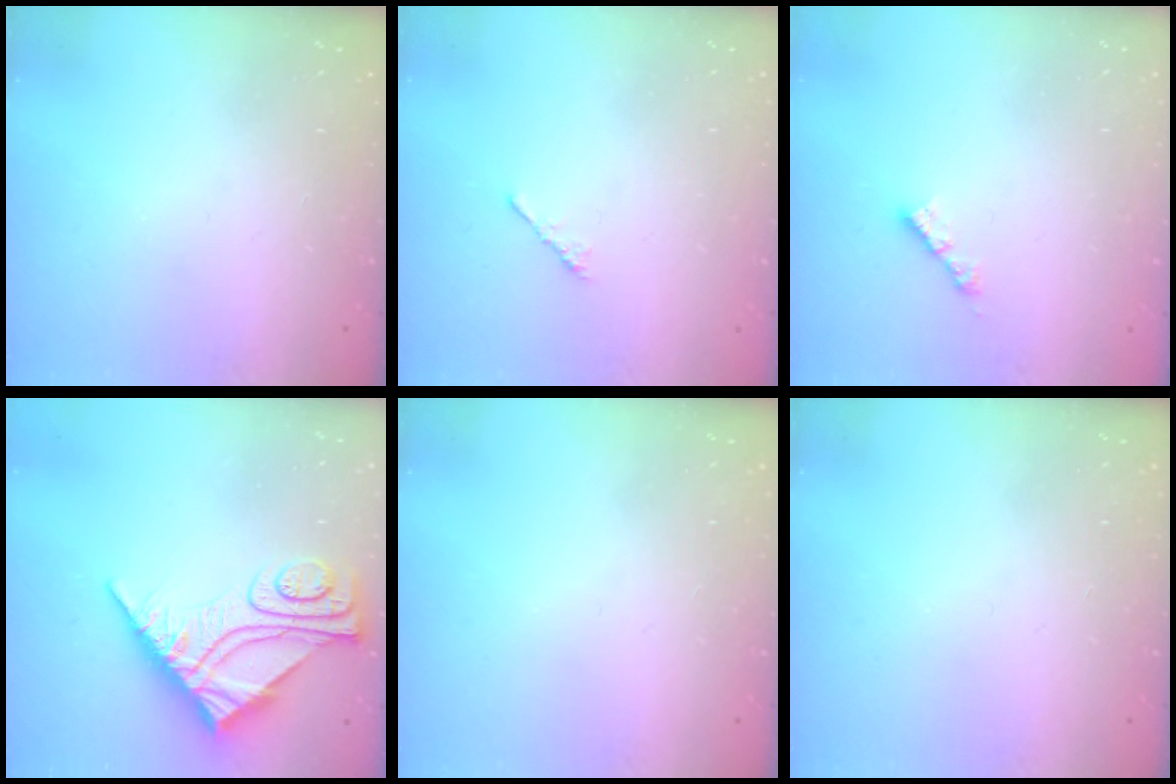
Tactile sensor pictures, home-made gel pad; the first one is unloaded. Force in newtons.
{"total": 2.3, "press": 2.2, "slide": 0.6}
{"total": 2.6, "press": 2.6, "slide": 0.1}
{"total": 12.1, "press": 12.0, "slide": 1.4}
{"total": 0.0}
{"total": 0.0}